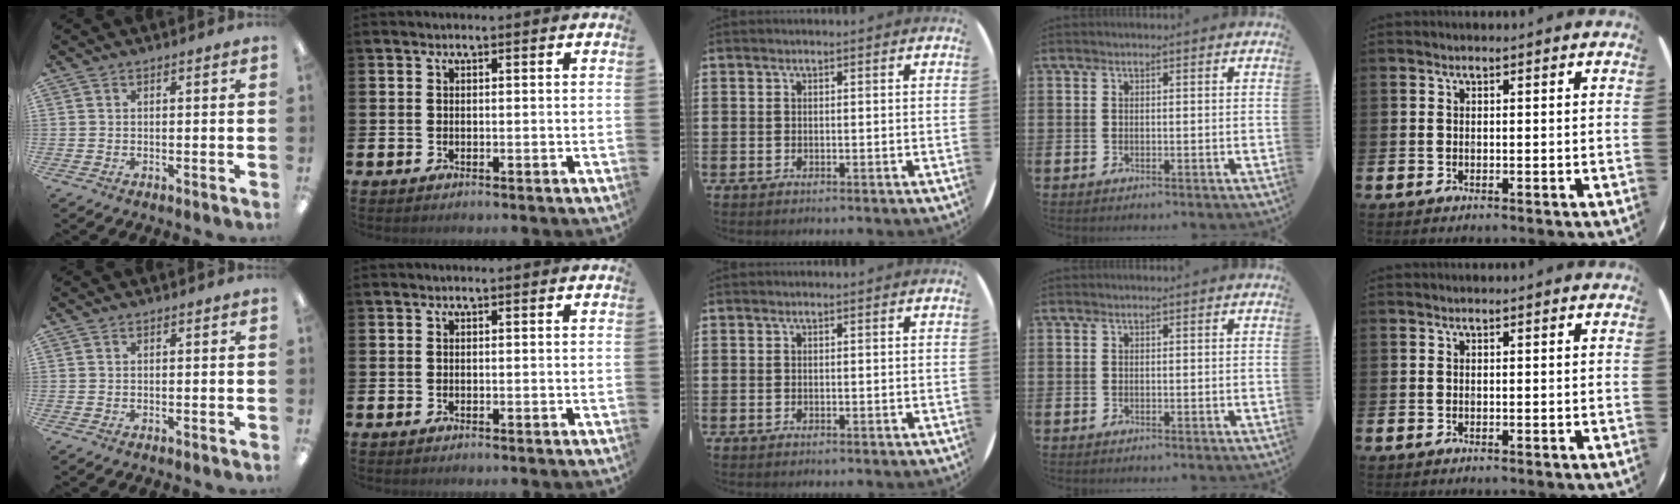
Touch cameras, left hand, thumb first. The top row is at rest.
{}